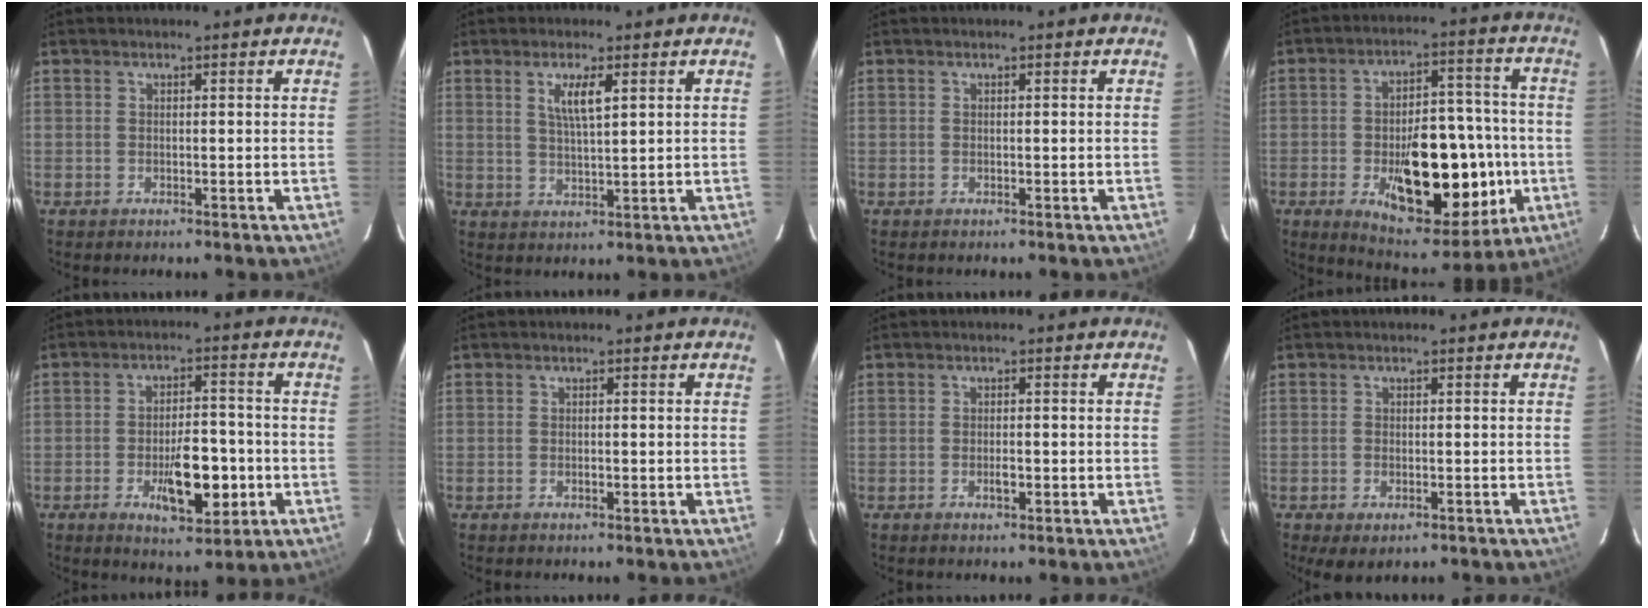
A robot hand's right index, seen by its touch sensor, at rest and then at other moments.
{"total": 4.6, "force": [1.9, 0.7, 4.1], "torque": [-0.079, -0.002, 0.036]}
{"total": 0.0}
{"total": 21.7, "force": [-5.5, 11.2, 17.7], "torque": [-0.272, 0.012, -0.061]}
{"total": 10.8, "force": [-3.4, 4.4, 9.2], "torque": [-0.157, 0.002, -0.040]}
{"total": 0.8, "force": [-0.3, 0.6, 0.5], "torque": [-0.008, 0.001, -0.005]}
{"total": 1.7, "force": [-0.6, 0.8, 1.4], "torque": [-0.025, 0.001, -0.012]}
{"total": 4.2, "force": [-2.2, 2.3, 2.7], "torque": [-0.059, -0.015, -0.033]}